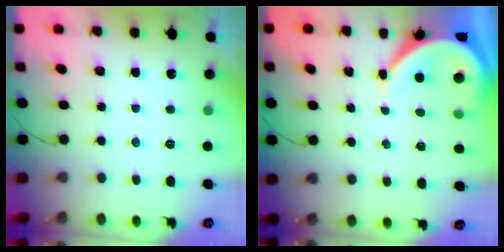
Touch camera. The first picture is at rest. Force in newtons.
{"total": 7.5, "press": 7.4, "slide": 0.9}